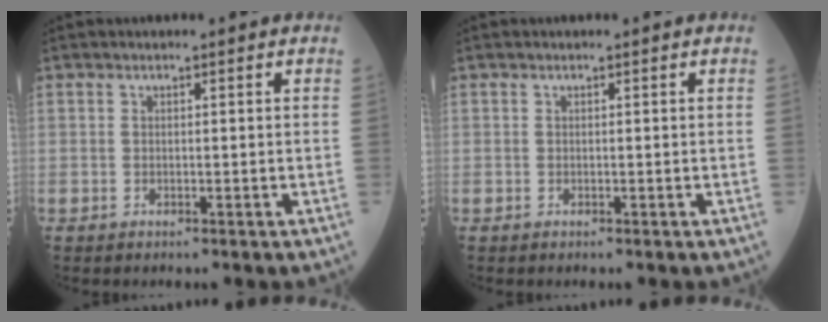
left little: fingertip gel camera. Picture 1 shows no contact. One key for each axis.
{"total": 0.0}